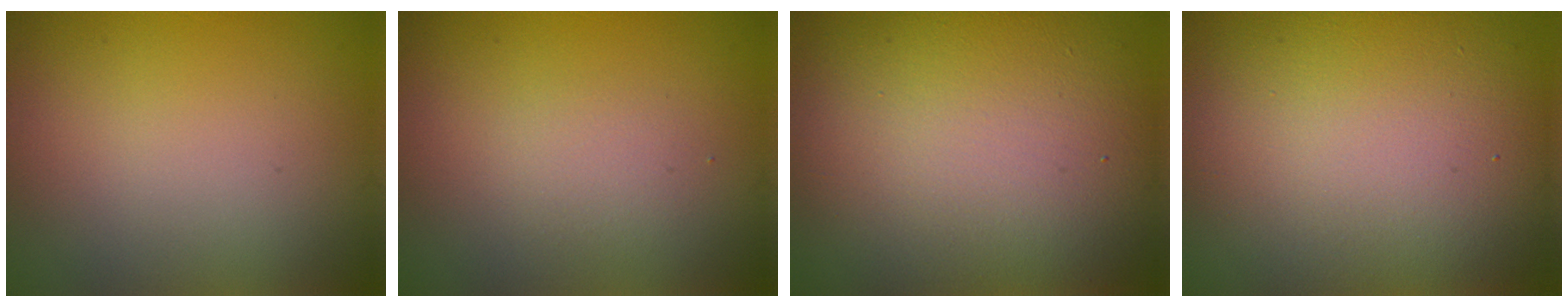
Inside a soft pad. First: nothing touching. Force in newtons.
{"total": 1.4, "press": 1.4, "slide": 0.1}
{"total": 14.3, "press": 14.3, "slide": 0.6}
{"total": 15.1, "press": 15.1, "slide": 1.0}